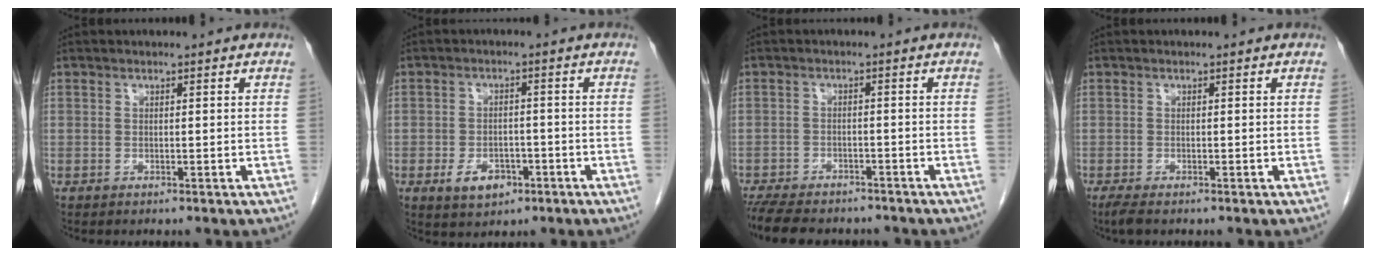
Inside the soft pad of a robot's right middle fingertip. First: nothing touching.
{"total": 4.9, "force": [-2.3, 3.0, 3.0], "torque": [-0.053, 0.001, -0.030]}
{"total": 12.8, "force": [-10.7, 4.6, 5.3], "torque": [-0.120, -0.012, -0.149]}
{"total": 1.7, "force": [-1.3, 0.3, 1.1], "torque": [-0.027, -0.008, -0.023]}